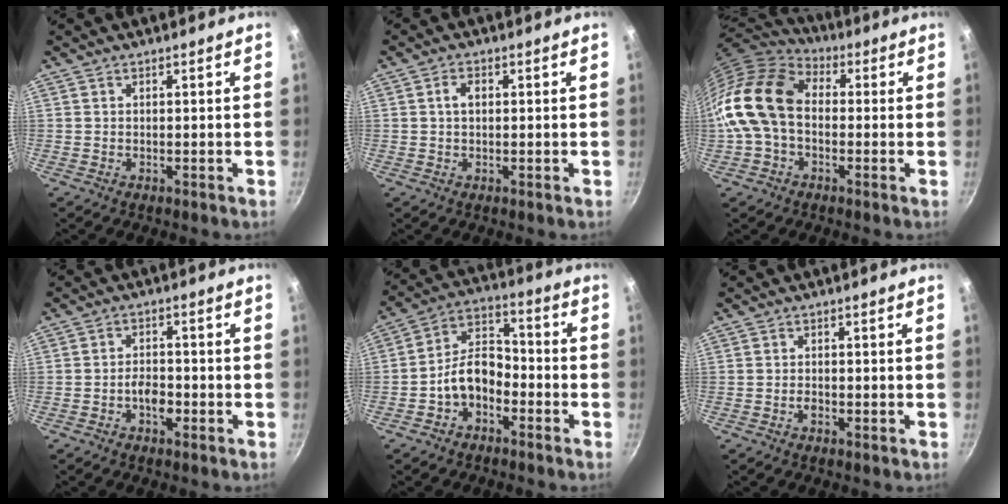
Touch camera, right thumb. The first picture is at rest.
{"total": 2.5, "force": [0.4, 1.6, 1.8], "torque": [-0.026, 0.006, 0.005]}
{"total": 17.4, "force": [-0.8, 12.3, 12.2], "torque": [-0.224, 0.041, -0.033]}
{"total": 6.2, "force": [-2.4, 3.6, 4.4], "torque": [-0.054, 0.027, -0.042]}
{"total": 9.8, "force": [-3.7, 6.7, 6.1], "torque": [-0.080, 0.056, -0.077]}
{"total": 1.5, "force": [-0.6, 0.9, 1.1], "torque": [-0.023, 0.004, -0.014]}